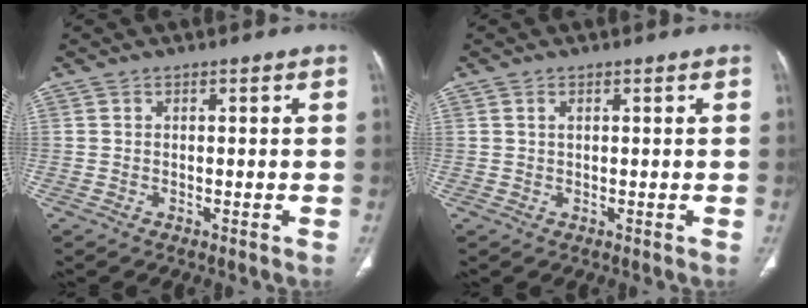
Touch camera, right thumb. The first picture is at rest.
{"total": 0.8, "force": [0.4, 0.4, 0.6], "torque": [-0.014, 0.003, 0.009]}